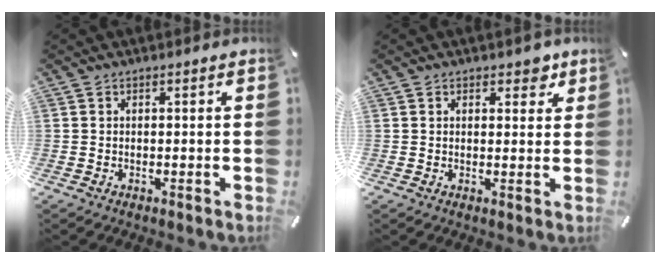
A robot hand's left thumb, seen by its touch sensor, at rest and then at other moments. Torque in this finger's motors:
{"motor_torque": [0.00, -0.48, 0.09, -0.05, -0.07]}